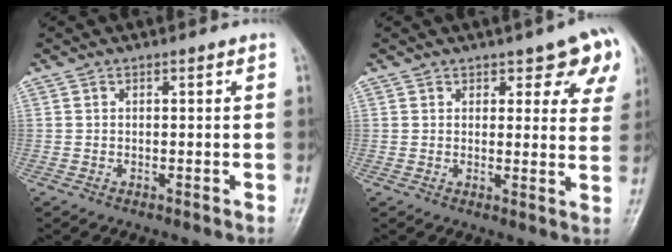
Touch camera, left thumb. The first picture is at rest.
{"total": 8.8, "force": [5.2, 4.4, 5.7], "torque": [-0.020, -0.024, 0.058]}